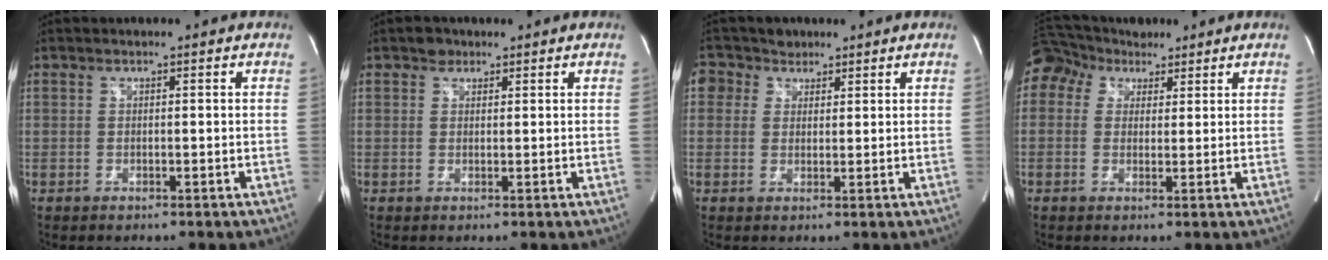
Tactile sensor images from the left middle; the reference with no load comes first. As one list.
[{"total": 1.6, "force": [1.0, 1.2, 0.2], "torque": [-0.002, 0.001, 0.013]}, {"total": 4.1, "force": [2.4, 3.4, 0.0], "torque": [-0.004, 0.024, 0.041]}, {"total": 9.7, "force": [5.9, 7.2, 2.7], "torque": [-0.071, 0.057, 0.107]}]